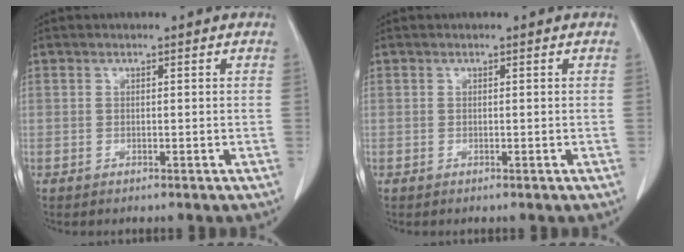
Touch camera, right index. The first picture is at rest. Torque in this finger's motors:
{"motor_torque": [-0.03, 0.01, 0.06, 0.01]}